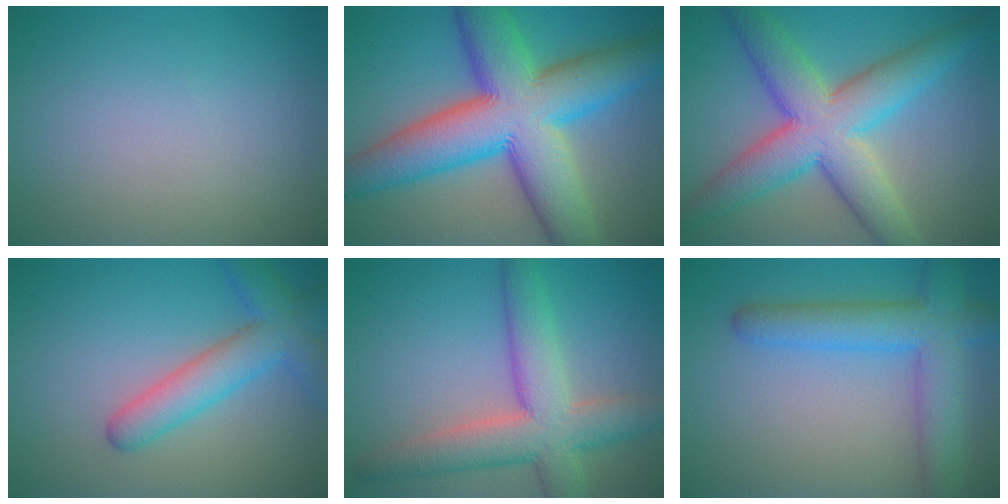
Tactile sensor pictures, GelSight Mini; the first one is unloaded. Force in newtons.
{"total": 14.4, "press": 14.4, "slide": 0.3}
{"total": 9.5, "press": 9.4, "slide": 0.5}
{"total": 4.9, "press": 4.9, "slide": 0.3}
{"total": 7.3, "press": 7.3, "slide": 0.6}
{"total": 6.2, "press": 6.2, "slide": 0.2}